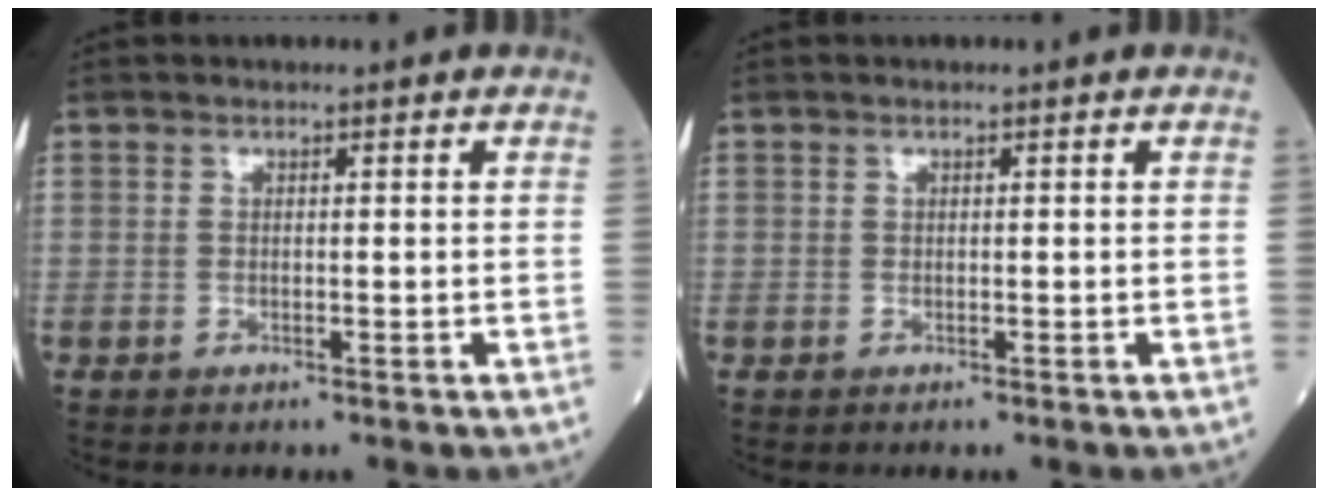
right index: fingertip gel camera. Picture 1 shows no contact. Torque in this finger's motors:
{"motor_torque": [-0.04, -0.09, -0.03, -0.01]}